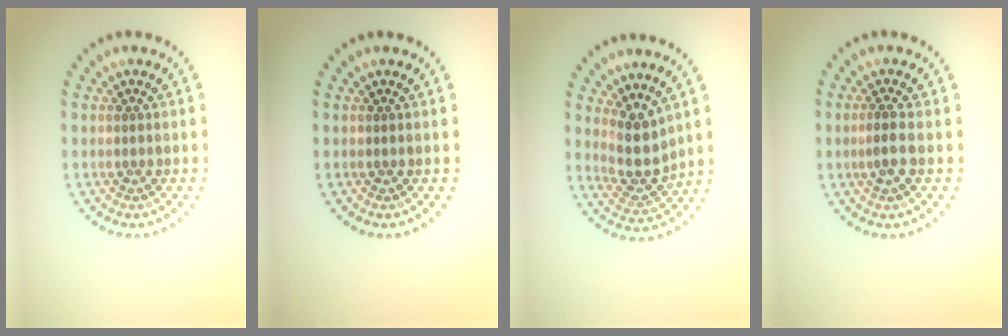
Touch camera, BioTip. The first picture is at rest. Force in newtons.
{"total": 0.0}
{"total": 3.5, "press": 2.7, "slide": 2.2}
{"total": 1.7, "press": 1.6, "slide": 0.7}